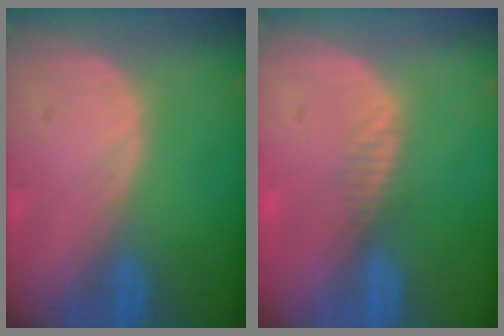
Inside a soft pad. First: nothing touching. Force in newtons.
{"total": 1.3, "press": 1.1, "slide": 0.7}